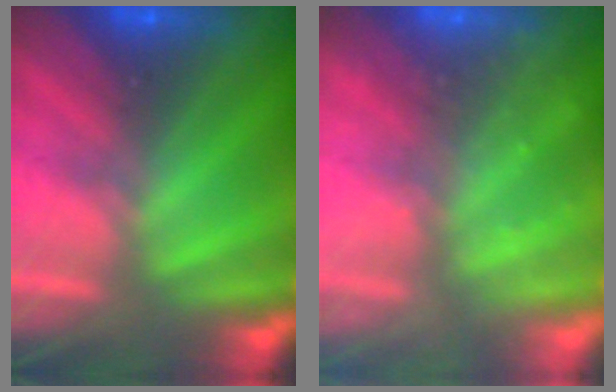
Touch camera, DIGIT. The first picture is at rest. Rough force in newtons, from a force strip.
{"total": 2.3}